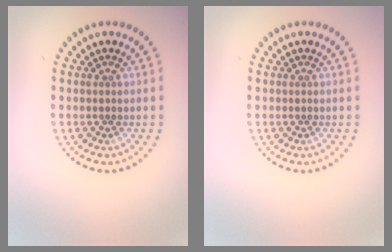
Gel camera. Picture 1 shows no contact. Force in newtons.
{"total": 0.0}